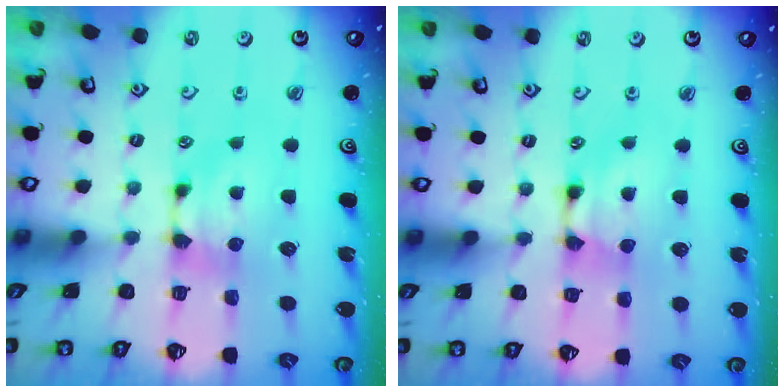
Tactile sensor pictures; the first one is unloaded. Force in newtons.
{"total": 1.9, "press": 1.9, "slide": 0.2}